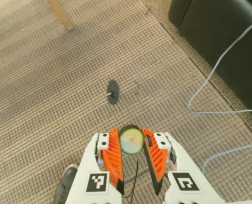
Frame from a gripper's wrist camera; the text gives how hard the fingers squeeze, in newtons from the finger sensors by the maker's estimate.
{"total": 9.9, "left": 9.7, "right": 10.2}